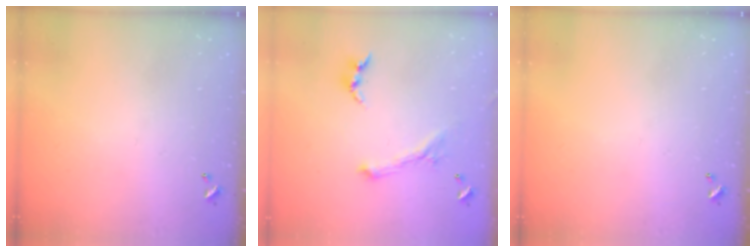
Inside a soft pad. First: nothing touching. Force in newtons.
{"total": 0.0}
{"total": 0.0}